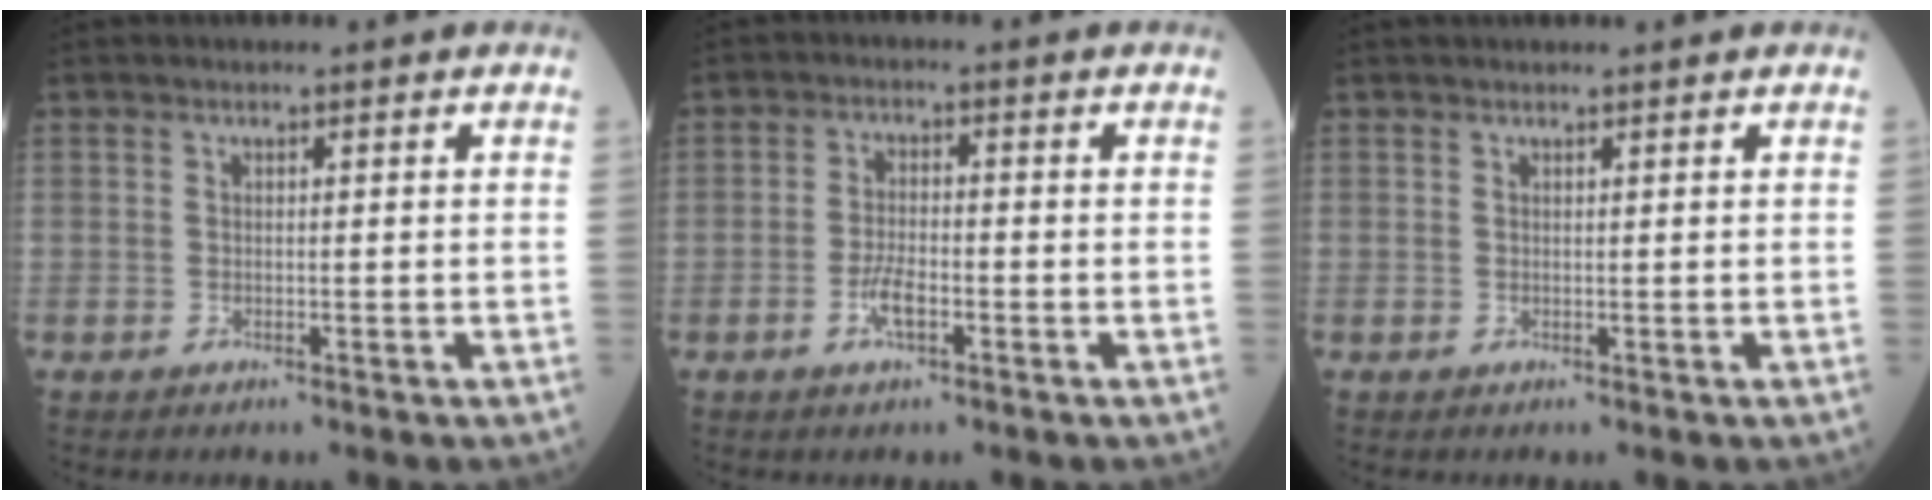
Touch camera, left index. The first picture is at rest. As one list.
[{"total": 3.6, "force": [-1.6, 1.0, 3.0], "torque": [-0.061, 0.002, -0.032]}, {"total": 2.5, "force": [2.3, 0.2, 0.8], "torque": [-0.004, 0.025, 0.032]}]